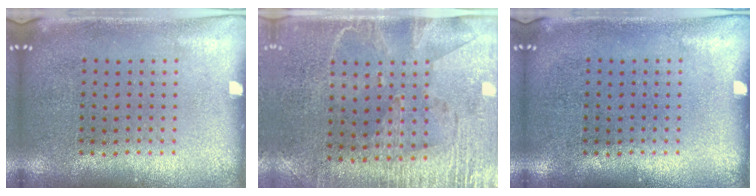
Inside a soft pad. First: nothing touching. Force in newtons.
{"total": 2.9, "press": 2.5, "slide": 1.4}
{"total": 0.0}